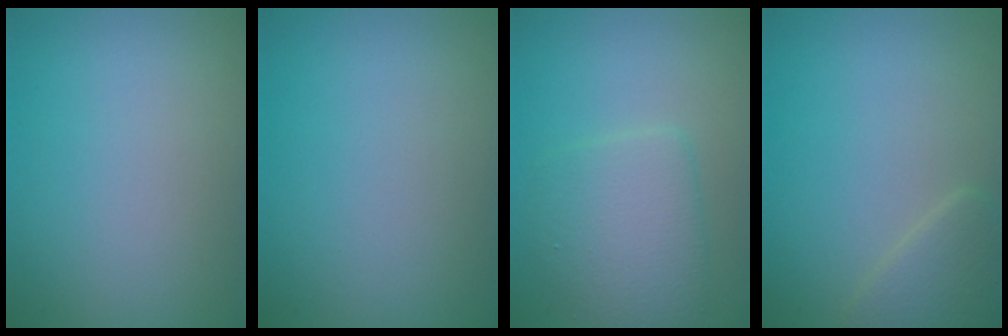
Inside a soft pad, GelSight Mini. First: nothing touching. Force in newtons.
{"total": 0.0}
{"total": 4.0, "press": 4.0, "slide": 0.2}
{"total": 2.2, "press": 2.2, "slide": 0.1}